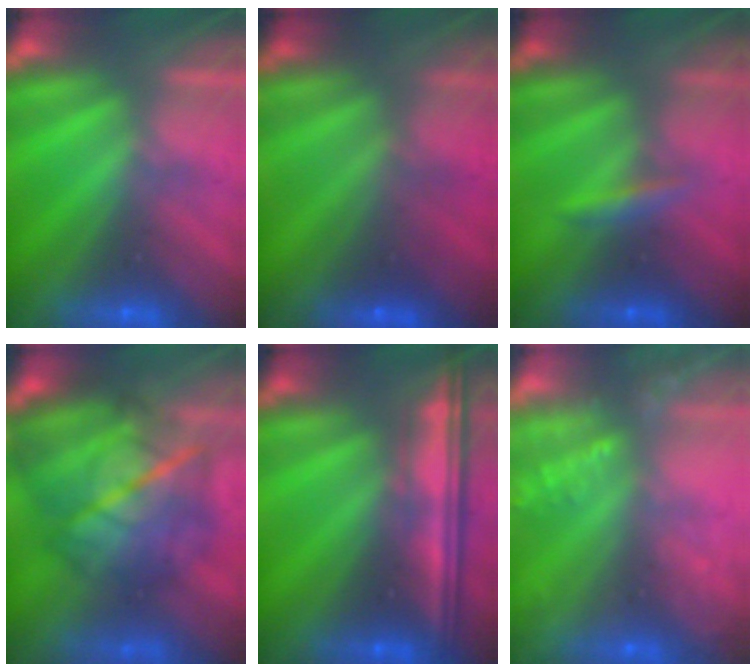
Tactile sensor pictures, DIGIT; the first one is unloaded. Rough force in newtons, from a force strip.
{"total": 2.8}
{"total": 2.4}
{"total": 10.8}
{"total": 7.8}
{"total": 6.9}